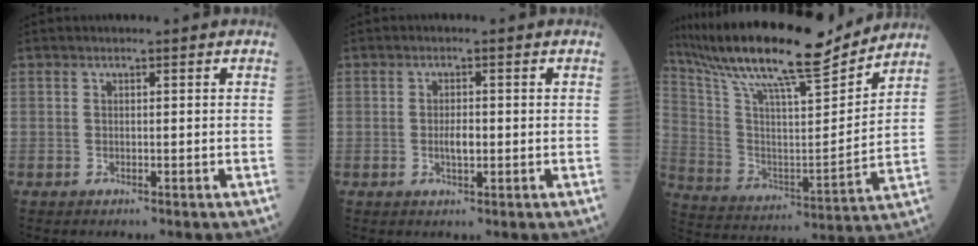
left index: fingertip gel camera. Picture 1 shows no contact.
{"total": 2.1, "force": [-0.2, 0.7, 2.0], "torque": [-0.041, 0.000, -0.002]}
{"total": 22.9, "force": [19.5, 2.2, 11.9], "torque": [-0.232, 0.005, 0.326]}